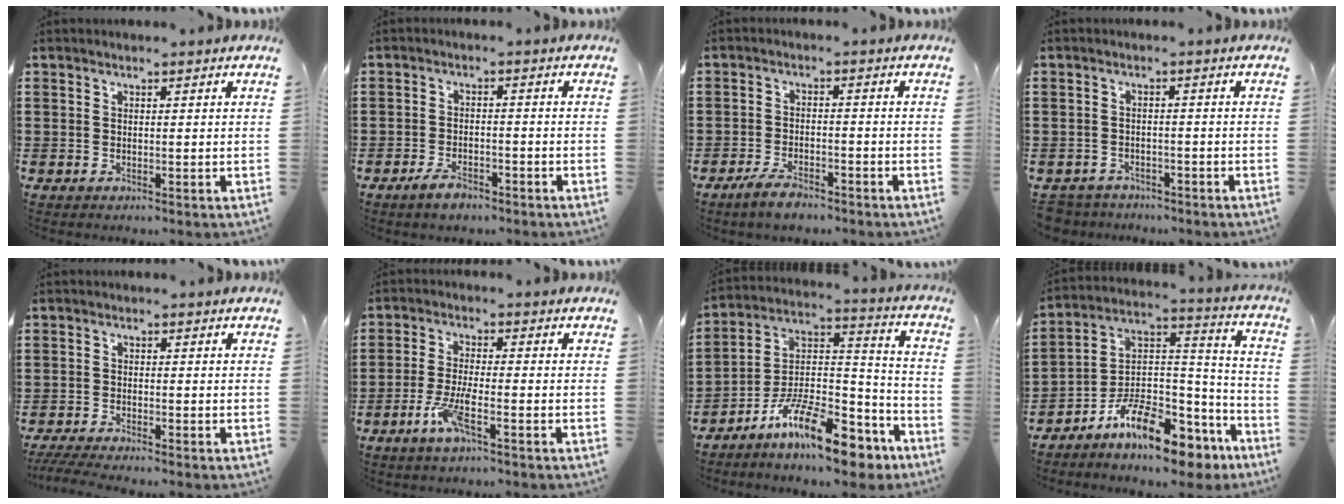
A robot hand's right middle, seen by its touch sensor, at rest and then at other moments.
{"total": 3.0, "force": [-2.2, 1.0, 1.7], "torque": [-0.037, 0.000, -0.043]}
{"total": 3.8, "force": [-3.0, 1.0, 2.0], "torque": [-0.048, 0.001, -0.061]}
{"total": 2.5, "force": [-2.4, 0.6, -0.1], "torque": [-0.008, -0.003, -0.054]}
{"total": 2.5, "force": [-2.2, 0.0, 1.1], "torque": [-0.025, -0.004, -0.045]}
{"total": 5.4, "force": [-2.9, 0.9, 4.4], "torque": [-0.092, -0.004, -0.054]}
{"total": 14.3, "force": [-10.4, 3.7, 9.1], "torque": [-0.169, 0.027, -0.193]}
{"total": 10.9, "force": [-8.1, 3.7, 6.3], "torque": [-0.121, 0.020, -0.158]}